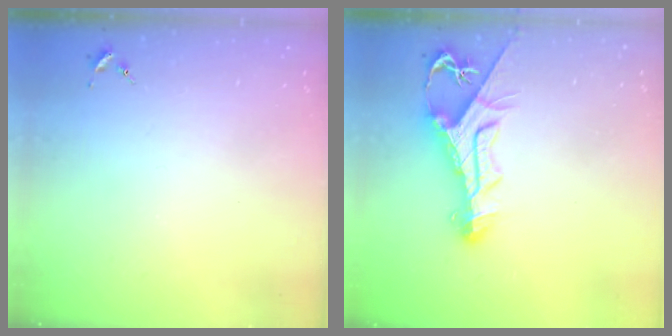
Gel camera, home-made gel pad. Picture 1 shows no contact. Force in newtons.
{"total": 11.9, "press": 11.8, "slide": 1.3}